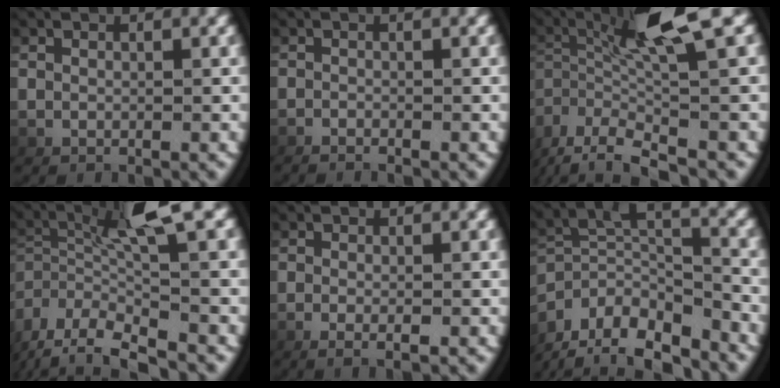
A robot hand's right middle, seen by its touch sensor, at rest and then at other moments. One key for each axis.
{"total": 1.4, "fx": -1.4, "fy": 0.1, "fz": 0.3, "tx": -0.010, "ty": 0.001, "tz": -0.025}
{"total": 8.0, "fx": 1.5, "fy": 2.7, "fz": 7.4, "tx": -0.148, "ty": 0.012, "tz": 0.028}
{"total": 7.2, "fx": 0.3, "fy": 3.1, "fz": 6.5, "tx": -0.122, "ty": 0.011, "tz": 0.003}
{"total": 1.9, "fx": -1.1, "fy": 0.6, "fz": 1.4, "tx": -0.040, "ty": -0.005, "tz": -0.016}
{"total": 9.7, "fx": -4.6, "fy": 6.5, "fz": 5.5, "tx": -0.117, "ty": -0.040, "tz": -0.061}